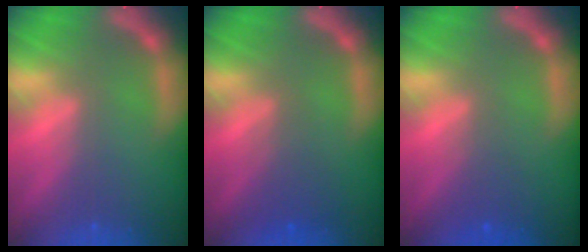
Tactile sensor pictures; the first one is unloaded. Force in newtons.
{"total": 2.4}
{"total": 1.9}